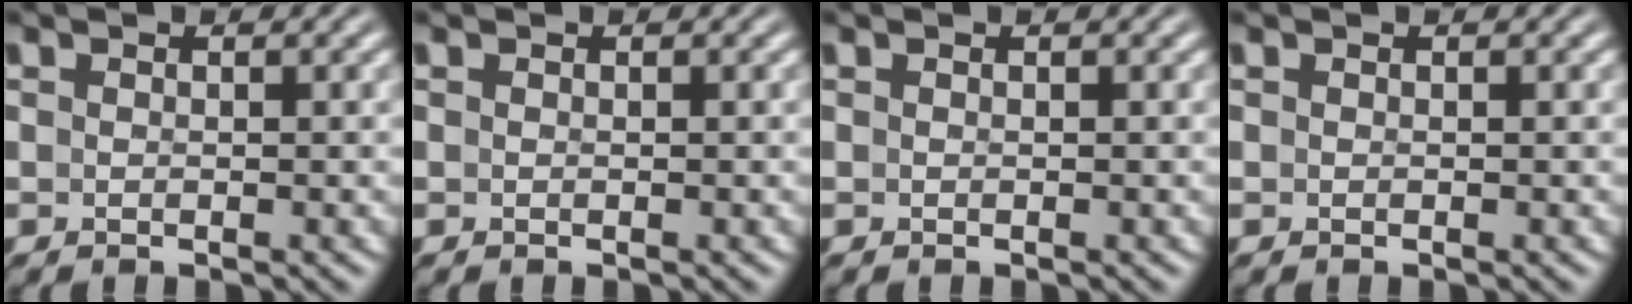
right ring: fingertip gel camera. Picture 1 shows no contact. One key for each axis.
{"total": 0.0}
{"total": 0.0}
{"total": 0.0}